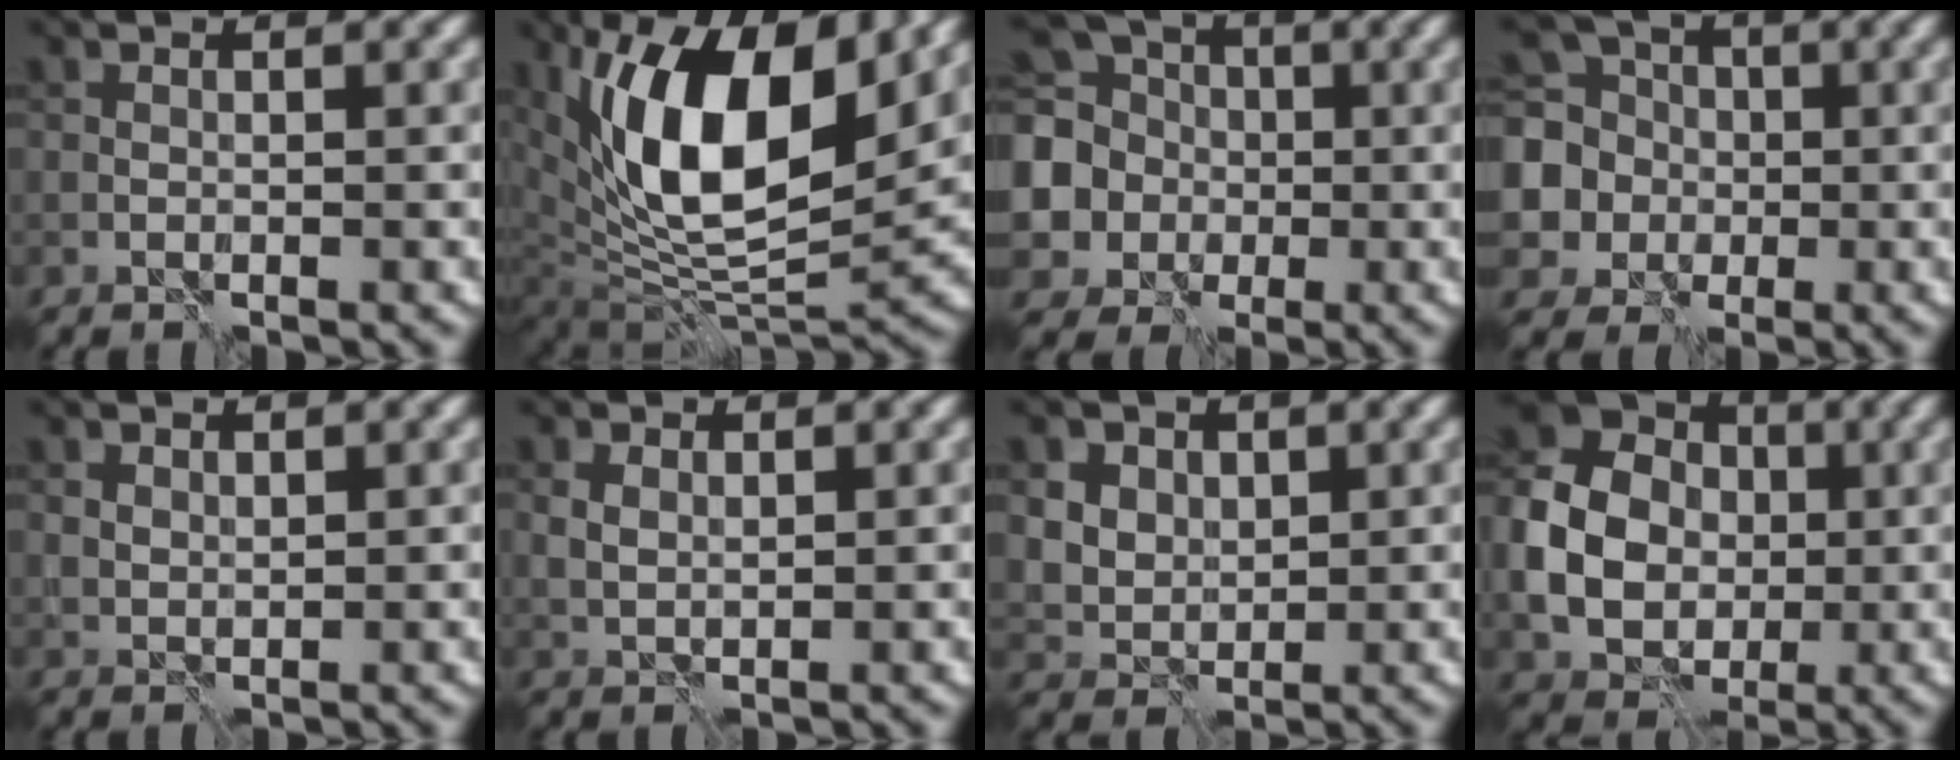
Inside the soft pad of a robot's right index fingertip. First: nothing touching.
{"total": 13.1, "force": [4.8, 6.4, 10.4], "torque": [-0.167, -0.005, 0.081]}
{"total": 6.9, "force": [0.3, 6.4, 2.4], "torque": [-0.061, -0.001, -0.017]}
{"total": 6.1, "force": [0.2, 5.9, 1.6], "torque": [-0.038, 0.008, -0.022]}
{"total": 1.1, "force": [0.9, 0.6, 0.2], "torque": [-0.006, -0.002, 0.020]}
{"total": 1.4, "force": [0.7, 0.9, 0.7], "torque": [-0.019, -0.001, 0.016]}
{"total": 6.1, "force": [3.1, 4.6, 2.3], "torque": [-0.062, 0.012, 0.055]}
{"total": 9.8, "force": [-0.3, 8.3, 5.2], "torque": [-0.111, -0.002, -0.016]}